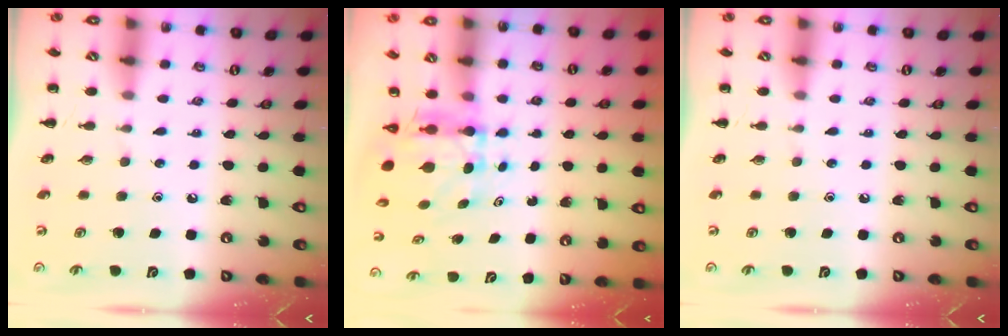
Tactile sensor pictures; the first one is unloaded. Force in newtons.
{"total": 4.9, "press": 4.8, "slide": 1.0}
{"total": 0.0}